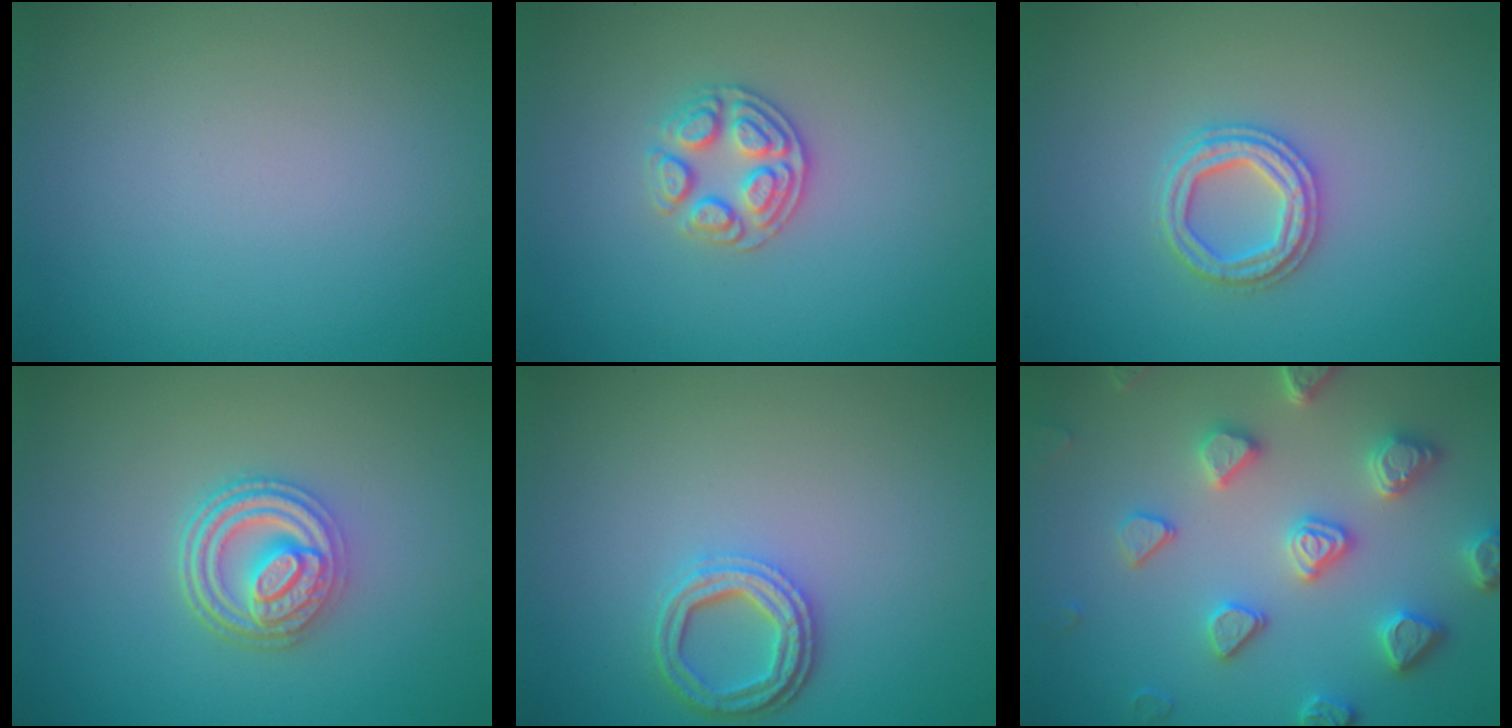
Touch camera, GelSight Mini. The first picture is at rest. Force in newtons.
{"total": 2.7, "press": 2.6, "slide": 0.8}
{"total": 2.7, "press": 2.6, "slide": 0.7}
{"total": 4.7, "press": 3.7, "slide": 2.9}
{"total": 3.2, "press": 2.8, "slide": 1.6}
{"total": 5.3, "press": 4.8, "slide": 2.2}